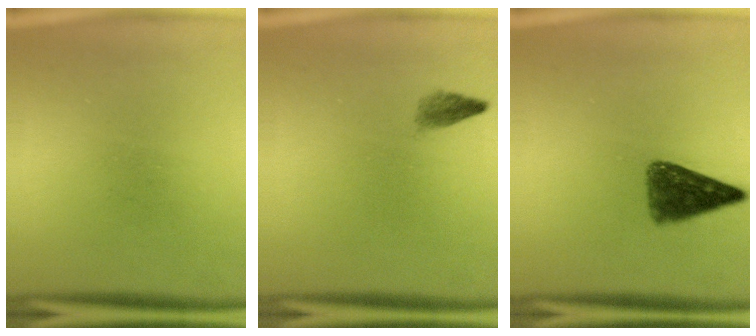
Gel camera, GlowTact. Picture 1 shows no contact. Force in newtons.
{"total": 1.4}
{"total": 6.6}